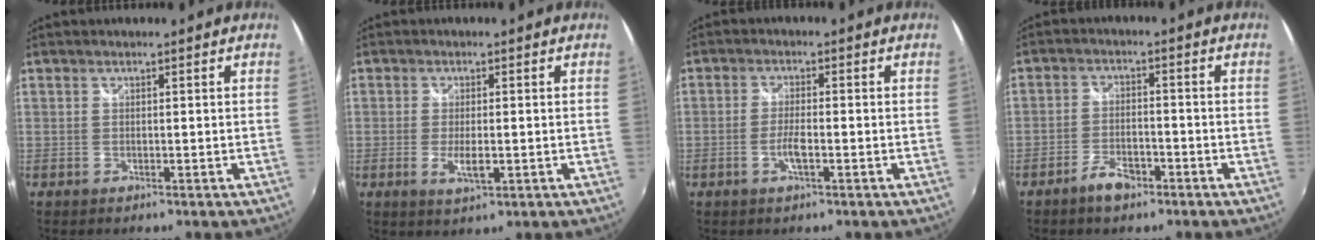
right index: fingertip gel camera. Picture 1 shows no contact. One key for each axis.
{"total": 3.9, "fx": -1.0, "fy": 1.3, "fz": 3.5, "tx": -0.069, "ty": -0.012, "tz": -0.015}
{"total": 3.3, "fx": -1.4, "fy": 0.7, "fz": 3.0, "tx": -0.064, "ty": -0.003, "tz": -0.026}
{"total": 5.2, "fx": -3.6, "fy": 2.3, "fz": 2.9, "tx": -0.070, "ty": -0.002, "tz": -0.062}